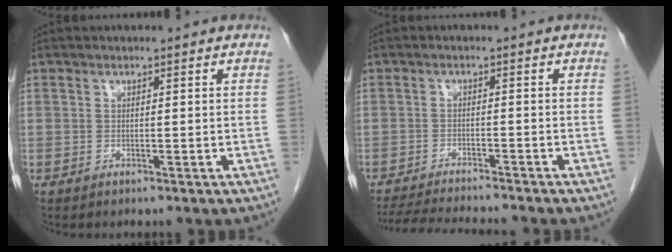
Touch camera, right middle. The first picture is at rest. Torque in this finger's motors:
{"motor_torque": [0.62, -0.52, 0.05, 0.02]}